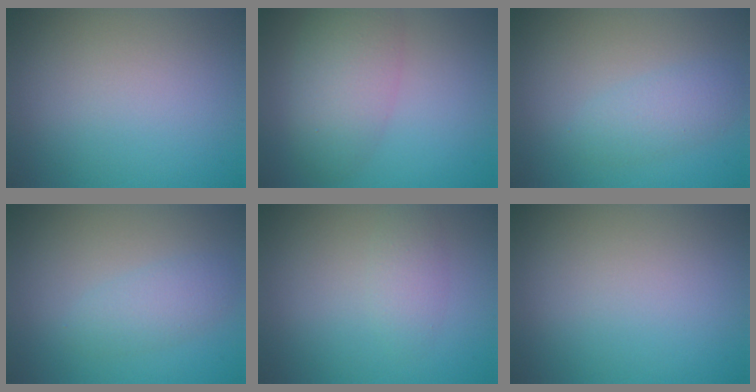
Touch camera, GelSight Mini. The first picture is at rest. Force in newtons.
{"total": 5.3, "press": 5.3, "slide": 0.1}
{"total": 2.2, "press": 2.2, "slide": 0.1}
{"total": 2.0, "press": 2.0, "slide": 0.1}
{"total": 1.7, "press": 1.7, "slide": 0.0}
{"total": 0.0}